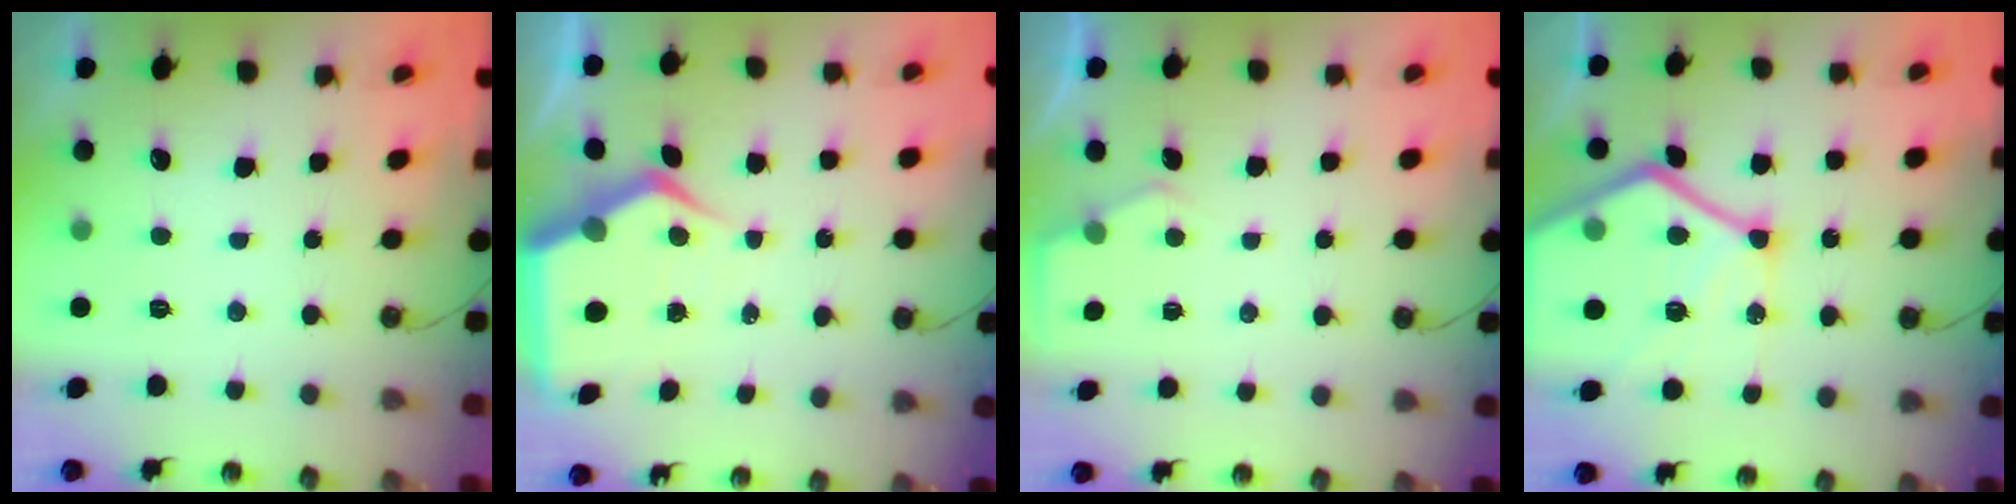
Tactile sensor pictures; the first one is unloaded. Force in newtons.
{"total": 7.9, "press": 7.8, "slide": 1.2}
{"total": 2.8, "press": 2.7, "slide": 0.4}
{"total": 23.1, "press": 23.1, "slide": 1.8}